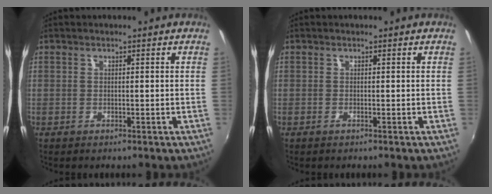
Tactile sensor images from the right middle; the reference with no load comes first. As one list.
[{"total": 0.0}]